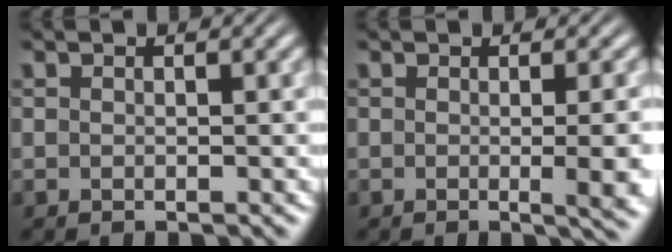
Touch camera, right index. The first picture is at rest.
{"total": 3.2, "force": [-0.5, 0.0, 3.1], "torque": [-0.031, 0.004, -0.013]}